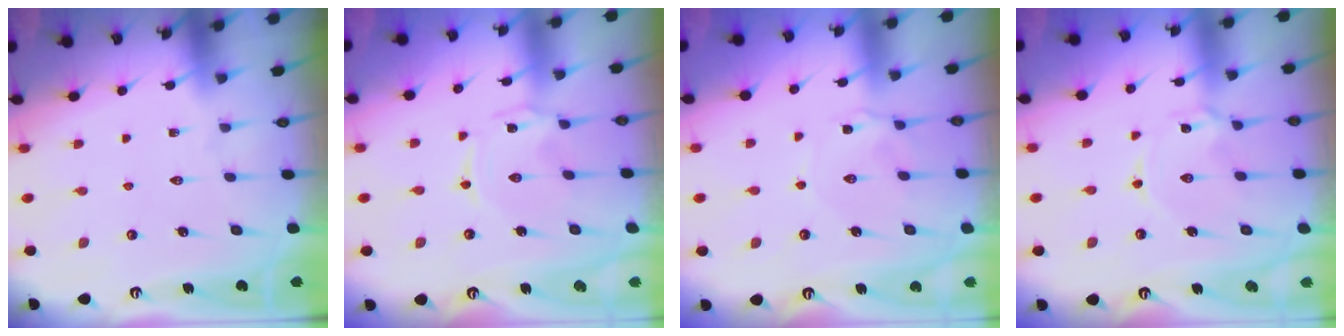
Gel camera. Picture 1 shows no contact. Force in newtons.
{"total": 0.9, "press": 0.8, "slide": 0.3}
{"total": 2.3, "press": 2.2, "slide": 0.4}
{"total": 1.9, "press": 1.9, "slide": 0.4}